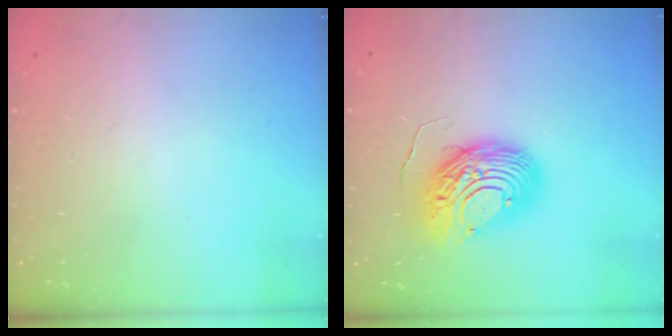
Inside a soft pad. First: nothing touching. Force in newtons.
{"total": 11.8, "press": 11.8, "slide": 1.3}